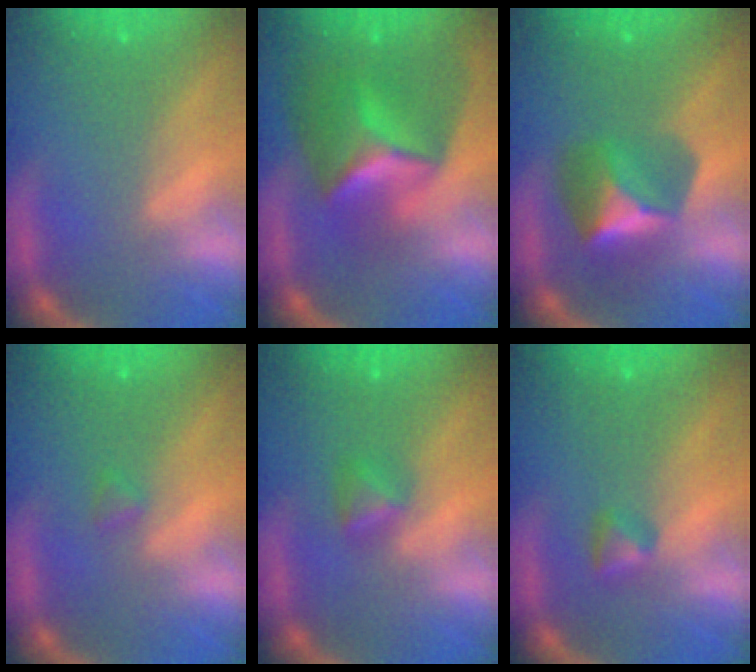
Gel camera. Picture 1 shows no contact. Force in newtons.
{"total": 8.4}
{"total": 4.9}
{"total": 0.9}
{"total": 1.9}
{"total": 1.4}